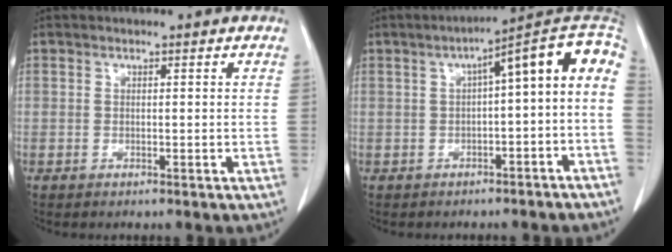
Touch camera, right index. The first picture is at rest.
{"total": 11.6, "force": [-0.3, 2.0, 11.4], "torque": [-0.156, 0.046, -0.006]}